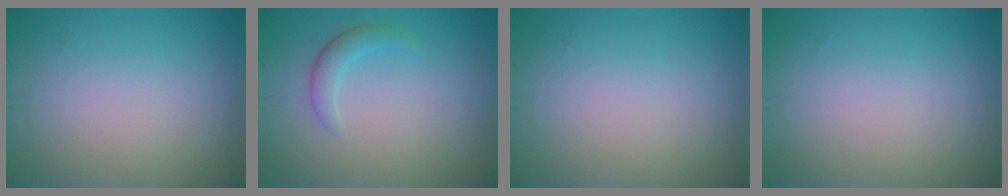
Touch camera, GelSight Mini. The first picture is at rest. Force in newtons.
{"total": 1.8, "press": 1.8, "slide": 0.0}
{"total": 0.0}
{"total": 0.0}